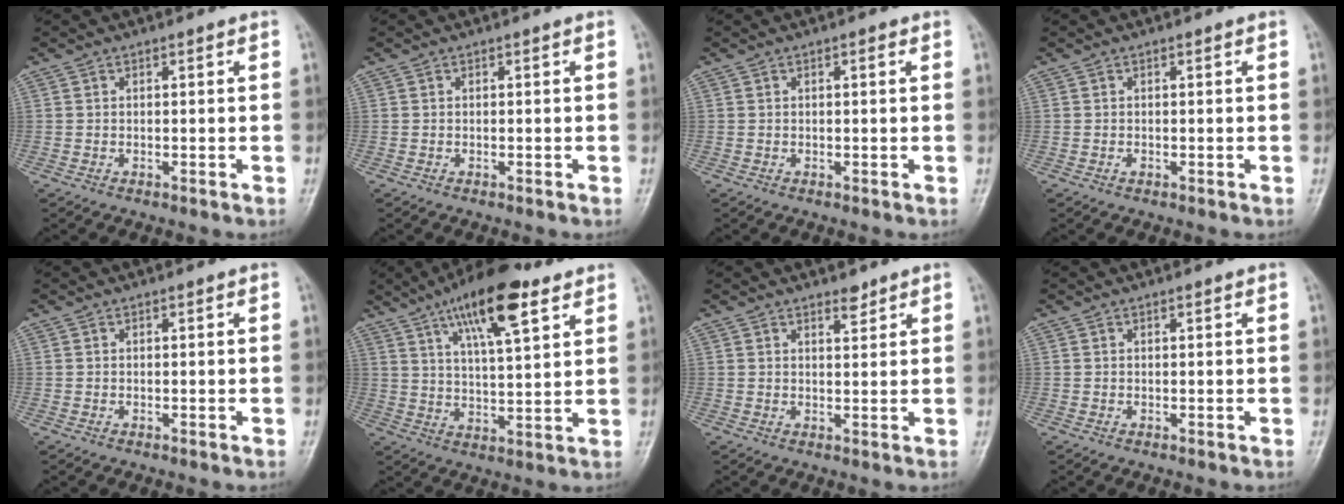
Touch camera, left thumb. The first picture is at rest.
{"total": 0.0}
{"total": 1.1, "force": [0.4, 0.3, 0.9], "torque": [-0.013, 0.002, 0.004]}
{"total": 0.7, "force": [0.0, 0.5, 0.6], "torque": [-0.005, 0.000, 0.001]}
{"total": 0.0}
{"total": 15.4, "force": [8.7, 4.8, 11.9], "torque": [-0.174, -0.027, 0.142]}
{"total": 2.4, "force": [1.9, 0.9, 1.2], "torque": [-0.009, -0.014, 0.030]}
{"total": 0.5, "force": [0.3, 0.1, 0.4], "torque": [-0.006, -0.001, 0.004]}